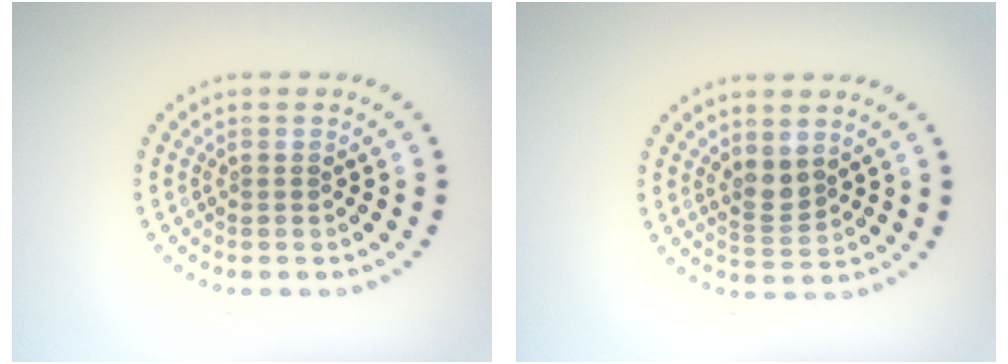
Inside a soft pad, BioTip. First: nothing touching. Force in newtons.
{"total": 2.0, "press": 1.7, "slide": 1.2}